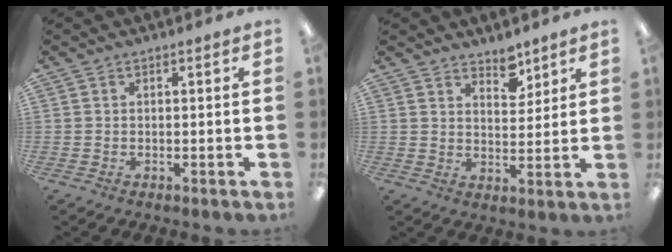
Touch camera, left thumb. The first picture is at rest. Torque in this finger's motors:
{"motor_torque": [0.10, 0.13, -0.14, -0.28, 0.02]}